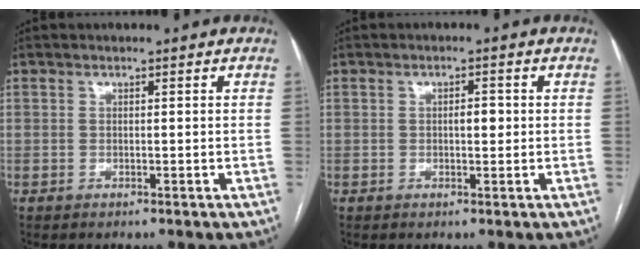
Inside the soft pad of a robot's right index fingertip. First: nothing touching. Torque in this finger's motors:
{"motor_torque": [0.80, 0.05, -0.01, 0.04]}